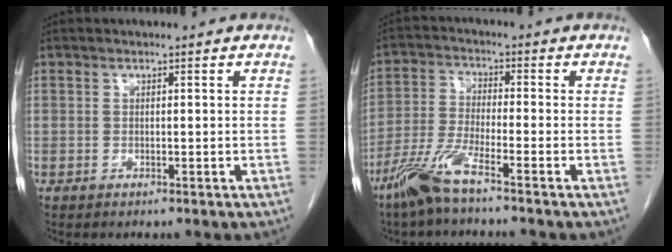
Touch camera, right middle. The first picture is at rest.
{"total": 6.9, "force": [-5.0, -0.1, 4.7], "torque": [-0.107, -0.016, -0.106]}